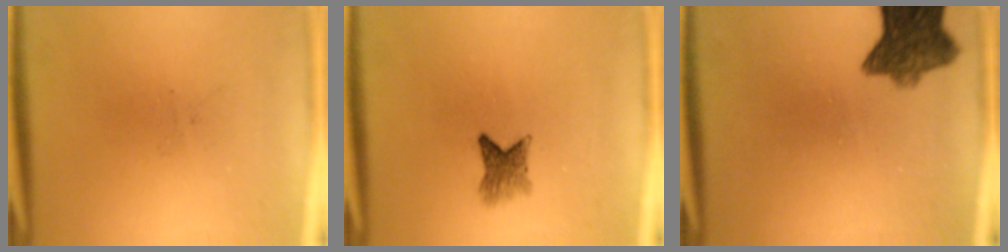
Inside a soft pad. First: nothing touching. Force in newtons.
{"total": 3.0}
{"total": 8.6}